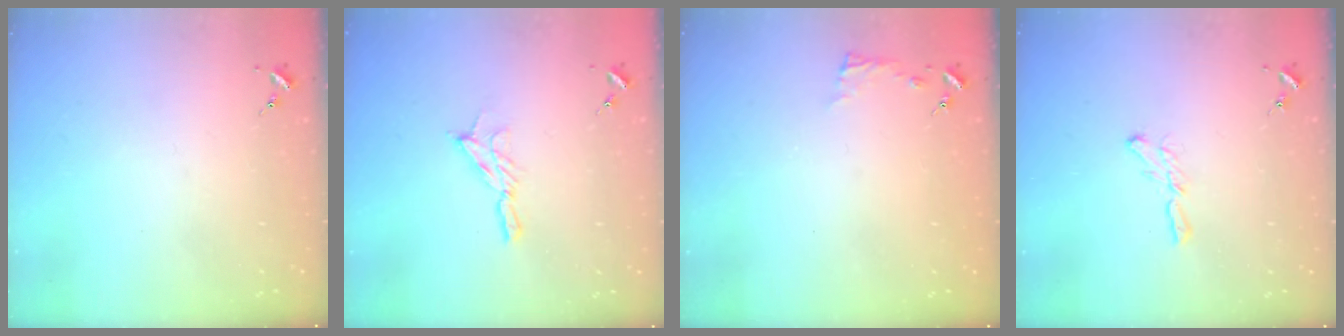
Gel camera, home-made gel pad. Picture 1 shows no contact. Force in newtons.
{"total": 8.1, "press": 8.0, "slide": 0.6}
{"total": 4.0, "press": 4.0, "slide": 0.4}
{"total": 5.4, "press": 5.4, "slide": 0.3}